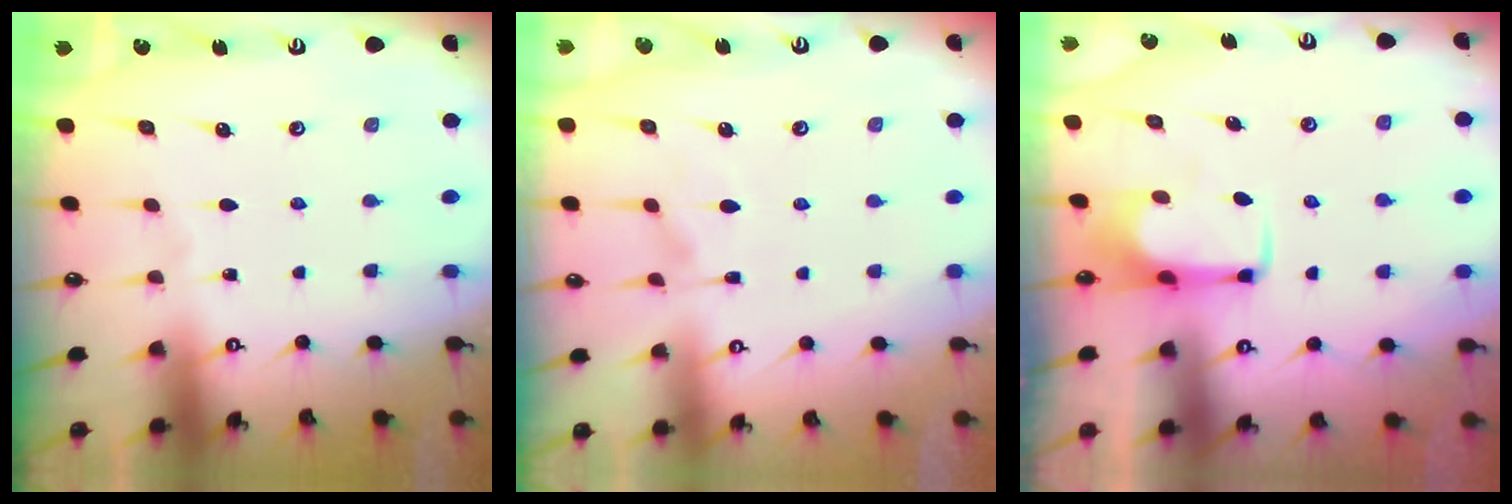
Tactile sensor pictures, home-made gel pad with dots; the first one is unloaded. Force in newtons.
{"total": 6.2, "press": 6.0, "slide": 1.4}
{"total": 1.3, "press": 1.2, "slide": 0.3}